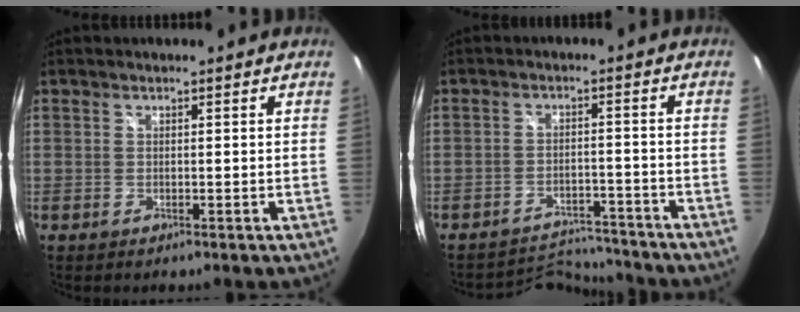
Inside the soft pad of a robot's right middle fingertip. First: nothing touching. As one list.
[{"total": 7.5, "force": [-7.4, 0.6, -0.6], "torque": [-0.009, 0.012, -0.115]}]